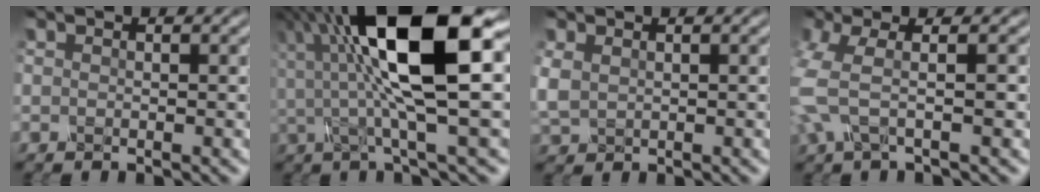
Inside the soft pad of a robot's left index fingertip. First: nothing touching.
{"total": 13.3, "force": [3.2, 3.5, 12.5], "torque": [-0.219, 0.015, 0.053]}
{"total": 1.9, "force": [0.5, 1.4, 1.2], "torque": [-0.036, 0.000, 0.015]}
{"total": 4.2, "force": [-0.2, 1.3, 4.0], "torque": [-0.097, -0.005, -0.008]}